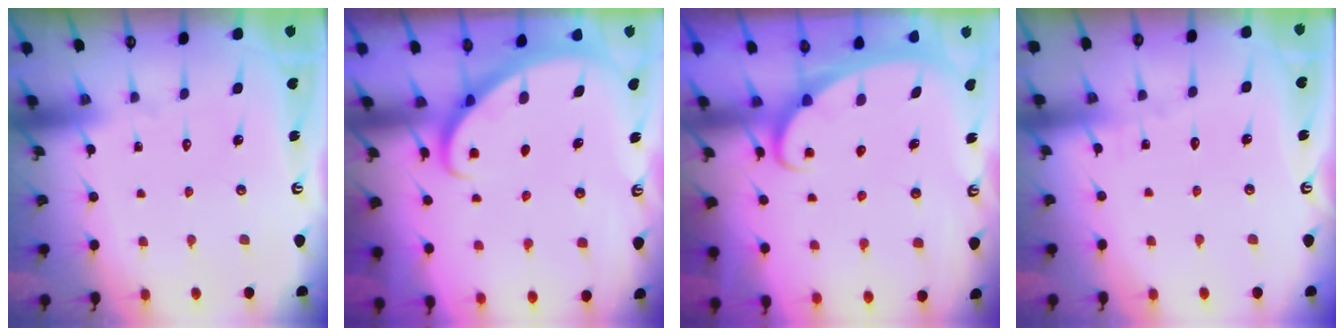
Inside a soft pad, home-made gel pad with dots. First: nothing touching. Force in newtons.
{"total": 2.8, "press": 2.8, "slide": 0.2}
{"total": 2.6, "press": 2.6, "slide": 0.3}
{"total": 2.7, "press": 2.7, "slide": 0.2}